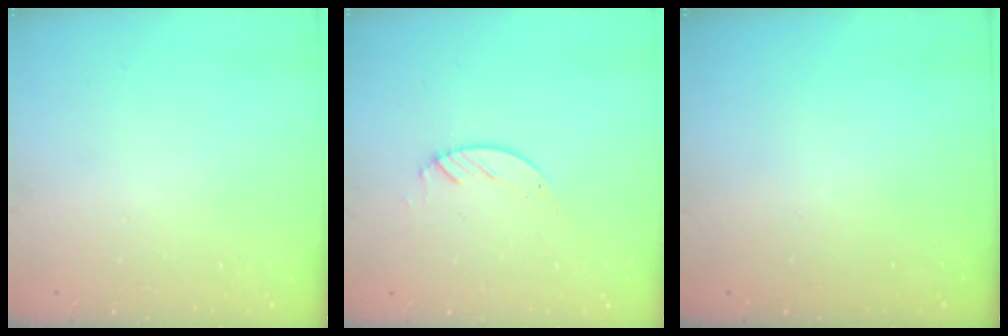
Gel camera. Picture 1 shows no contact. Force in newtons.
{"total": 2.7, "press": 2.7, "slide": 0.2}
{"total": 0.0}